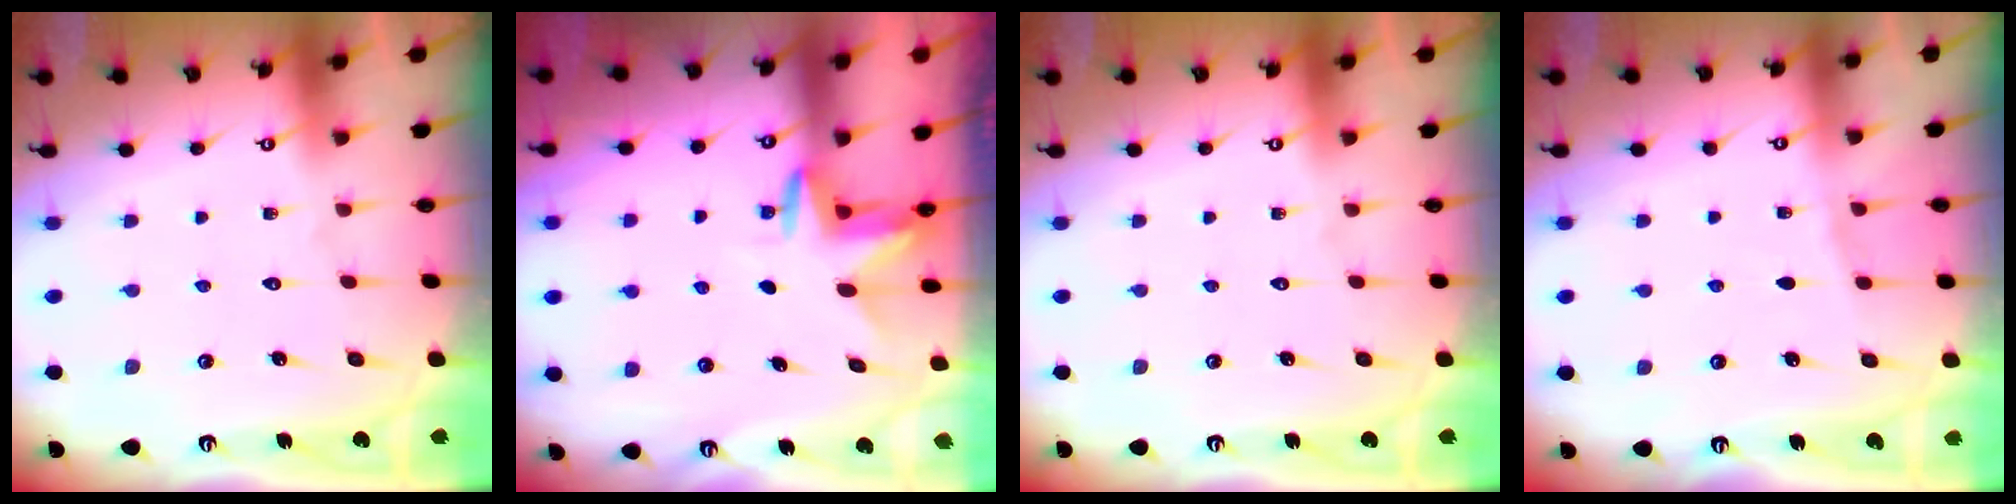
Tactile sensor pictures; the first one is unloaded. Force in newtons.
{"total": 4.1, "press": 4.1, "slide": 0.3}
{"total": 0.0}
{"total": 3.9, "press": 3.8, "slide": 0.6}